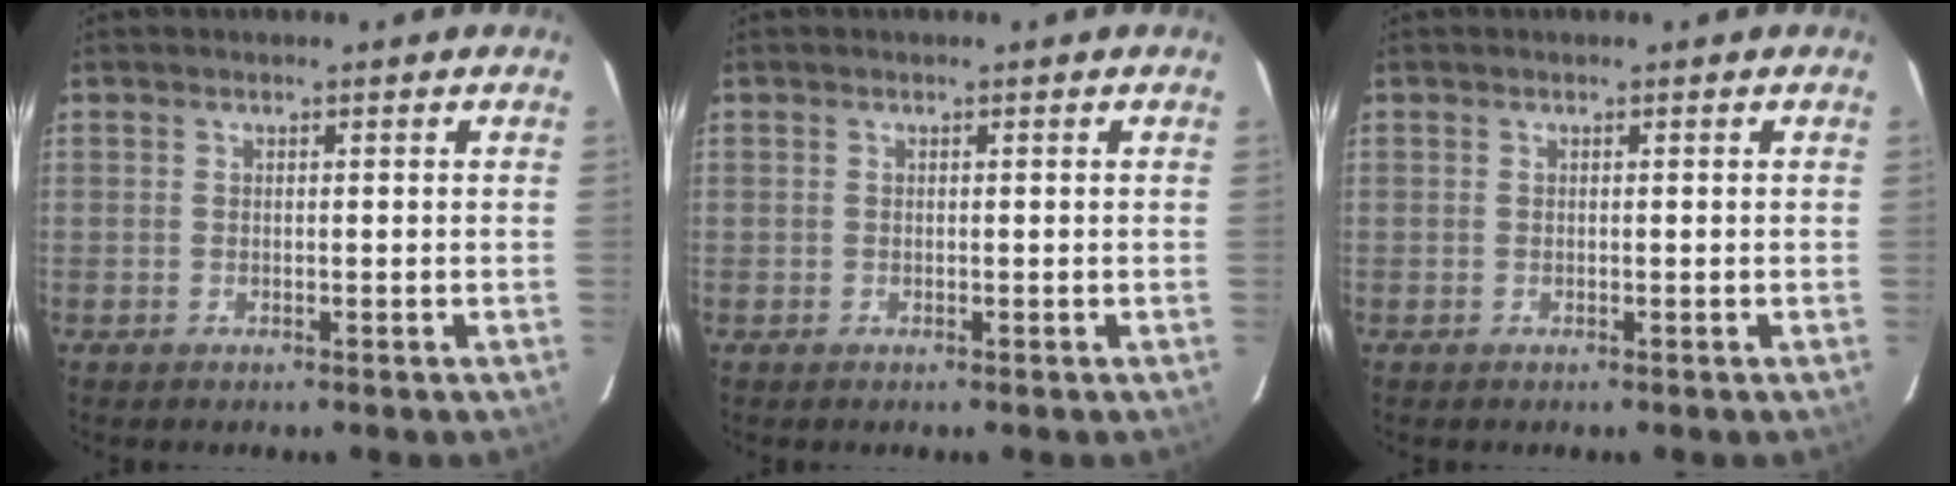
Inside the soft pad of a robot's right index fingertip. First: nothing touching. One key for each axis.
{"total": 0.0}
{"total": 0.0}